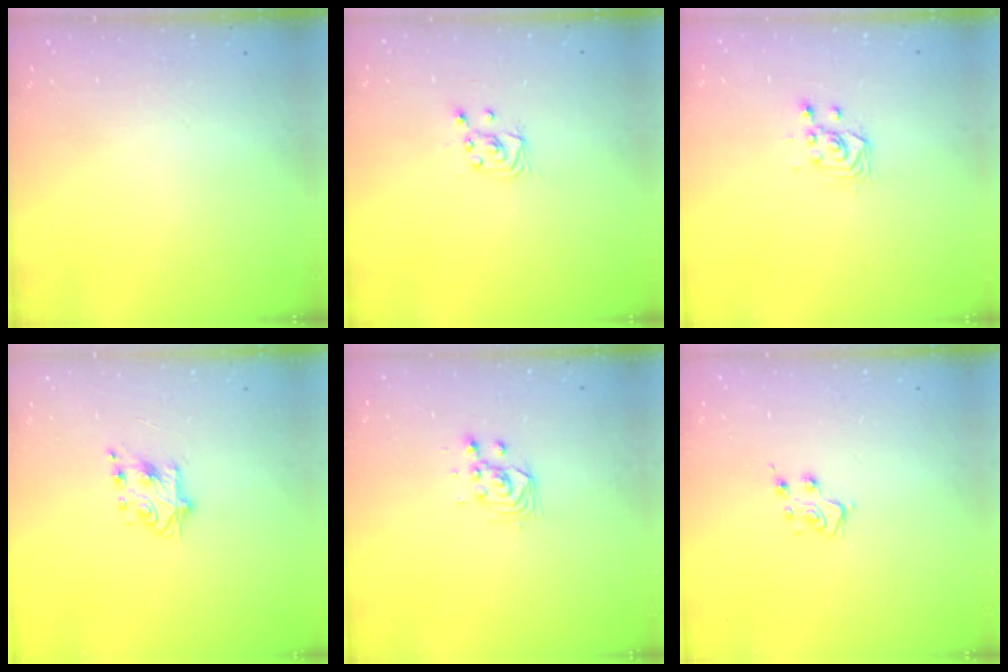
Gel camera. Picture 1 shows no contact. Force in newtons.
{"total": 3.4, "press": 3.4, "slide": 0.3}
{"total": 3.3, "press": 3.1, "slide": 1.1}
{"total": 6.4, "press": 6.4, "slide": 0.5}
{"total": 2.8, "press": 2.8, "slide": 0.2}
{"total": 6.2, "press": 6.1, "slide": 0.8}